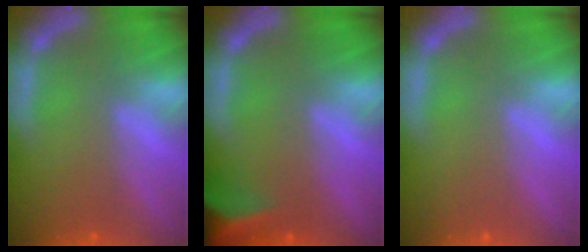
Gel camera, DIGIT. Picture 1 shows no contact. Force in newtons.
{"total": 7.0}
{"total": 0.0}